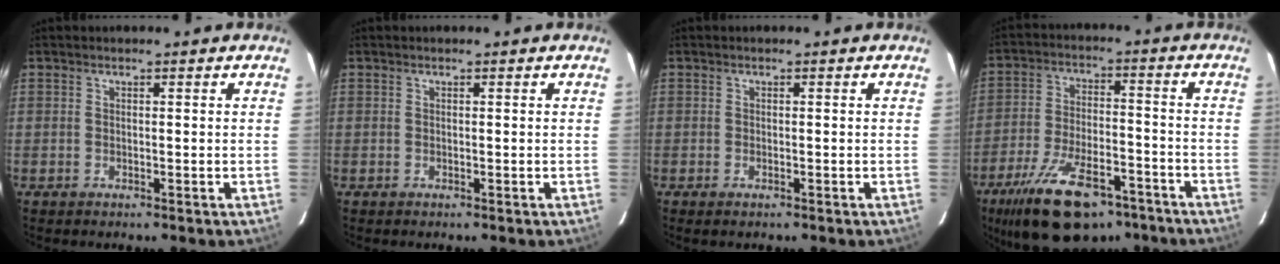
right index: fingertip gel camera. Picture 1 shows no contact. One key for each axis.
{"total": 0.0}
{"total": 0.9, "fx": -0.6, "fy": 0.3, "fz": 0.5, "tx": -0.009, "ty": -0.002, "tz": -0.011}
{"total": 19.3, "fx": -13.2, "fy": 8.5, "fz": 11.3, "tx": -0.223, "ty": -0.019, "tz": -0.207}